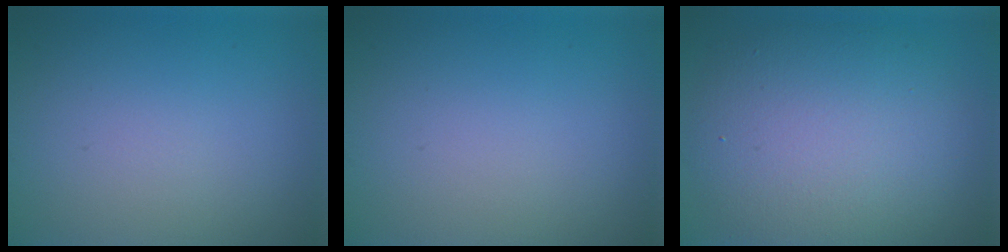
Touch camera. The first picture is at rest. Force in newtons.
{"total": 0.0}
{"total": 9.3, "press": 9.3, "slide": 0.5}